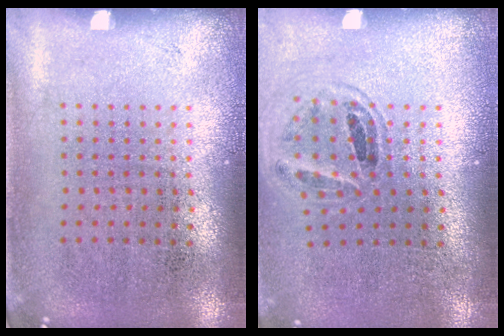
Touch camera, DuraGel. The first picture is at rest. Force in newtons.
{"total": 0.9, "press": 0.9, "slide": 0.0}